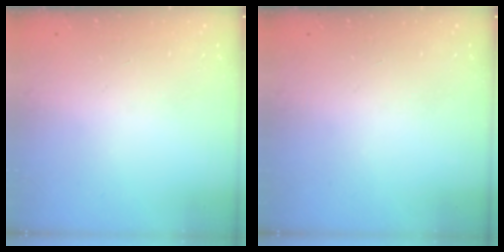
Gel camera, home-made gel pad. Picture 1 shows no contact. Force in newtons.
{"total": 0.0}